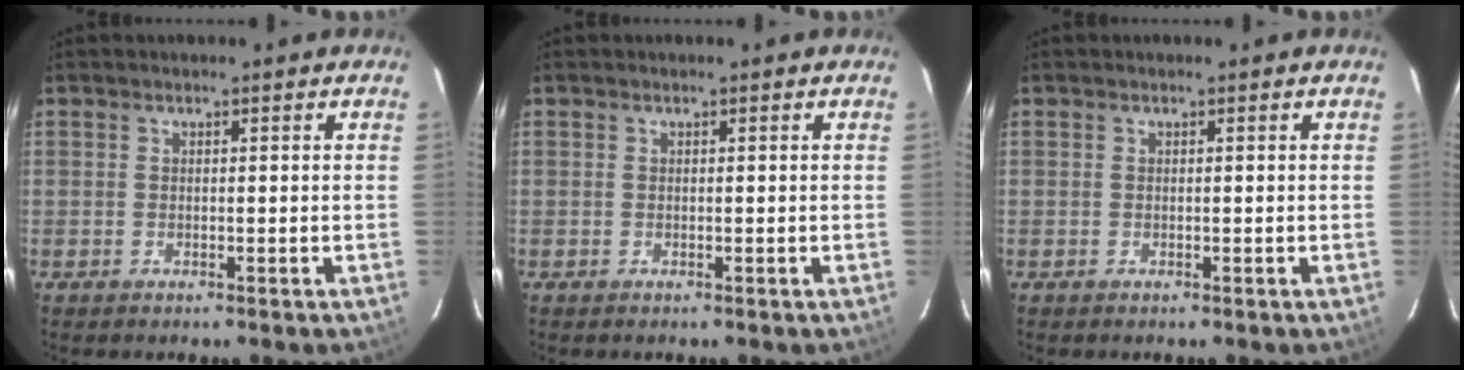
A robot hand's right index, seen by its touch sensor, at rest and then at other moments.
{"total": 0.0}
{"total": 0.0}